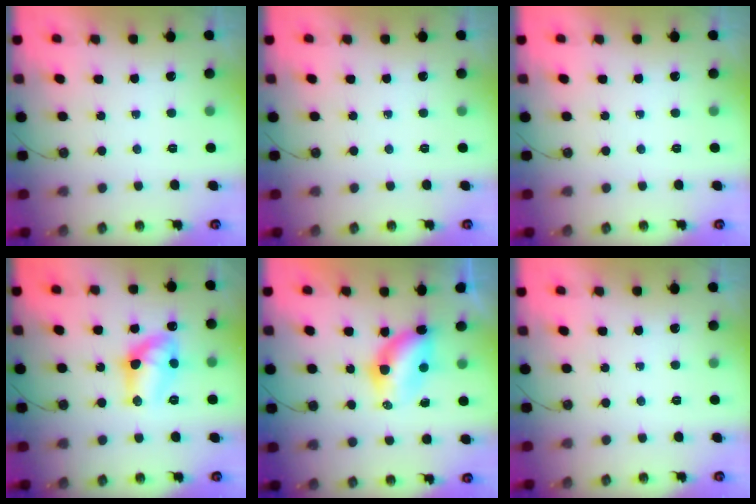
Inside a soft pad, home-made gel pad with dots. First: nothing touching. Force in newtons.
{"total": 0.0}
{"total": 0.0}
{"total": 12.2, "press": 12.2, "slide": 0.7}
{"total": 6.0, "press": 6.0, "slide": 0.3}
{"total": 0.0}